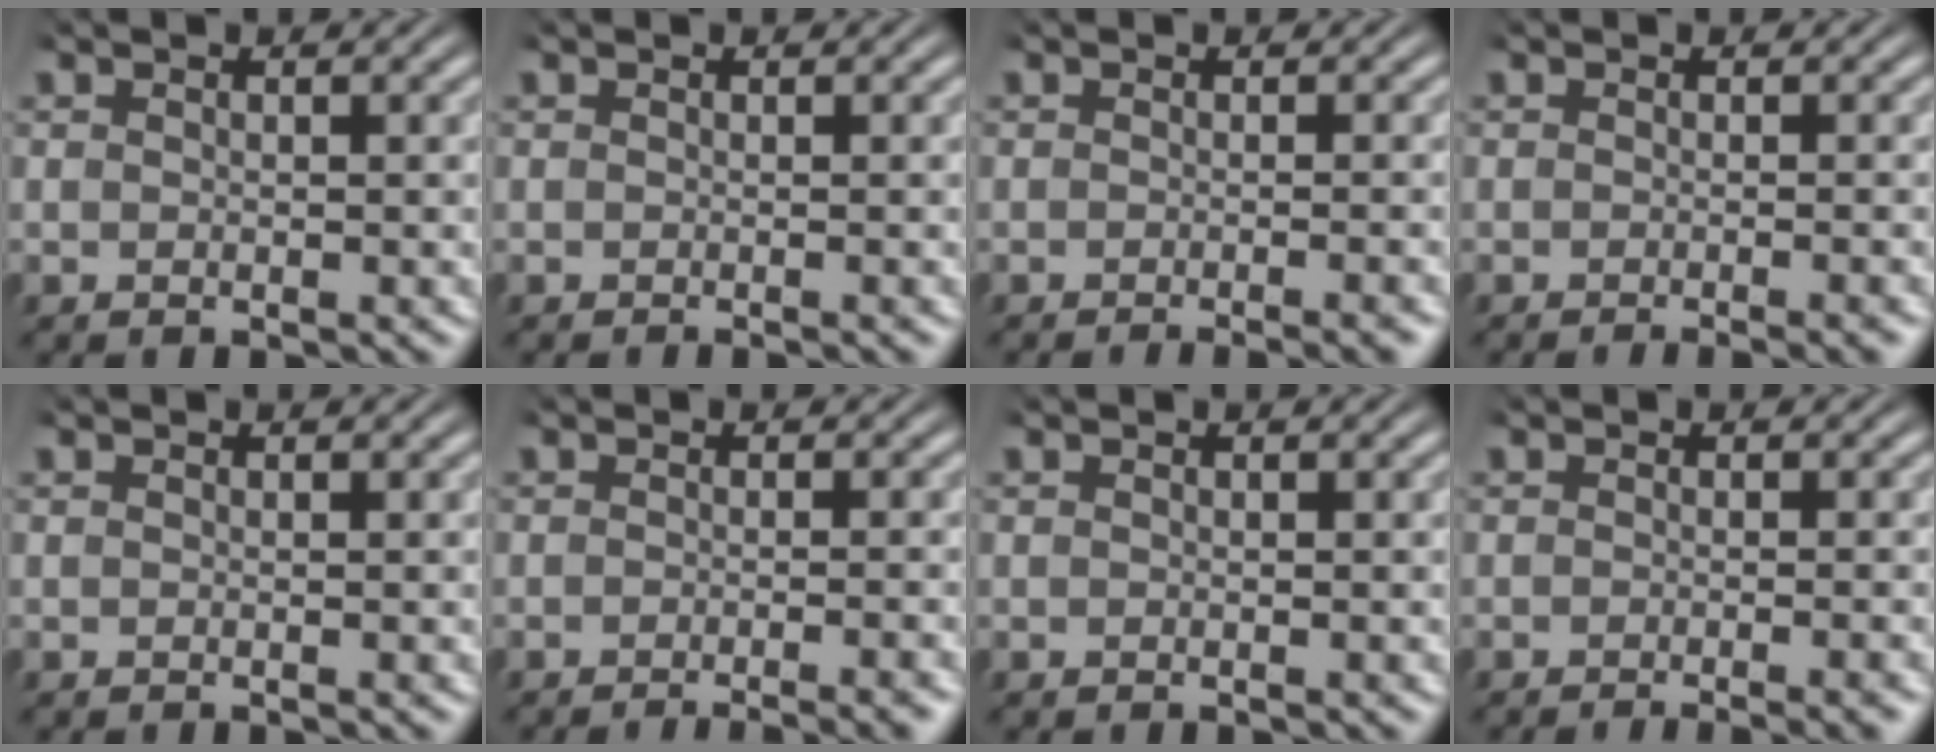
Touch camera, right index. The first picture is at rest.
{"total": 0.5, "force": [-0.4, -0.3, -0.1], "torque": [0.004, 0.002, -0.007]}
{"total": 2.2, "force": [-2.1, -0.2, 0.7], "torque": [0.000, 0.002, -0.034]}
{"total": 1.9, "force": [-1.7, -0.2, 0.6], "torque": [0.000, 0.003, -0.029]}
{"total": 0.0}
{"total": 2.9, "force": [-2.8, 0.0, 0.9], "torque": [-0.002, 0.000, -0.045]}
{"total": 0.0}
{"total": 2.2, "force": [-2.0, -0.2, 0.8], "torque": [-0.001, 0.002, -0.033]}